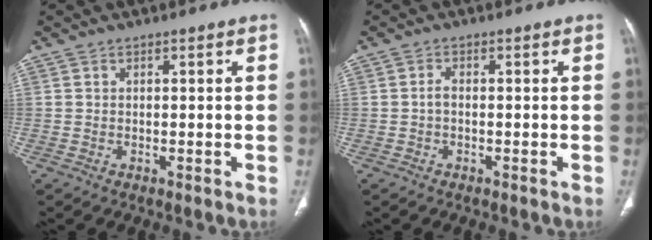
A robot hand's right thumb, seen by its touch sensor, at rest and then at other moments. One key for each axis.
{"total": 2.0, "fx": -0.8, "fy": 1.2, "fz": 1.3, "tx": -0.022, "ty": 0.008, "tz": -0.022}